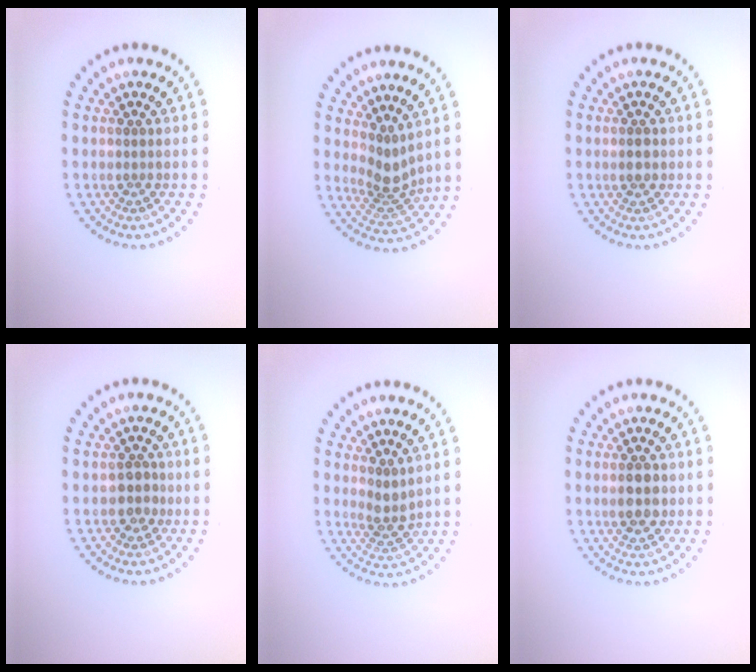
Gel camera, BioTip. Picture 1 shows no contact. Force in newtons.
{"total": 2.7, "press": 1.9, "slide": 1.9}
{"total": 1.5, "press": 1.5, "slide": 0.1}
{"total": 2.0, "press": 1.8, "slide": 0.8}
{"total": 1.9, "press": 1.6, "slide": 1.1}
{"total": 2.7, "press": 2.7, "slide": 0.1}